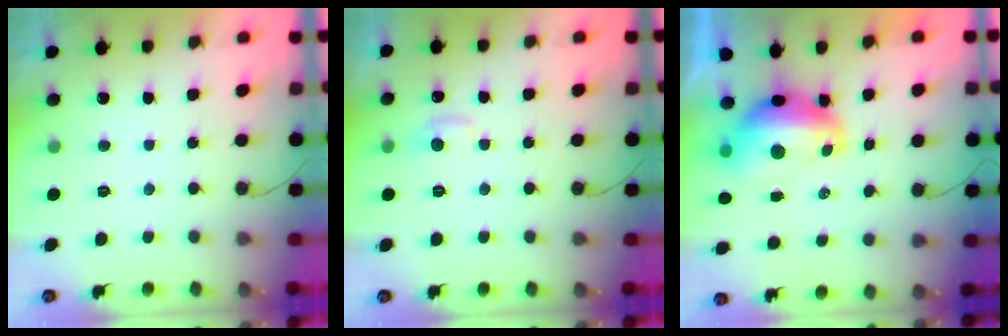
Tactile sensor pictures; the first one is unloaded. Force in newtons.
{"total": 5.5, "press": 5.5, "slide": 0.7}
{"total": 11.5, "press": 11.4, "slide": 1.2}